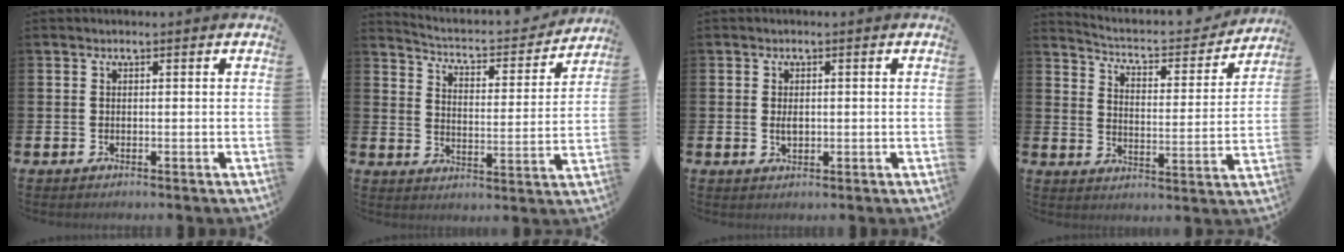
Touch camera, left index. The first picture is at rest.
{"total": 4.4, "force": [4.1, 1.1, 1.0], "torque": [-0.048, -0.036, 0.062]}
{"total": 1.7, "force": [0.1, 0.9, 1.4], "torque": [-0.025, 0.004, 0.000]}
{"total": 4.9, "force": [4.4, 1.3, 1.5], "torque": [-0.058, -0.034, 0.068]}